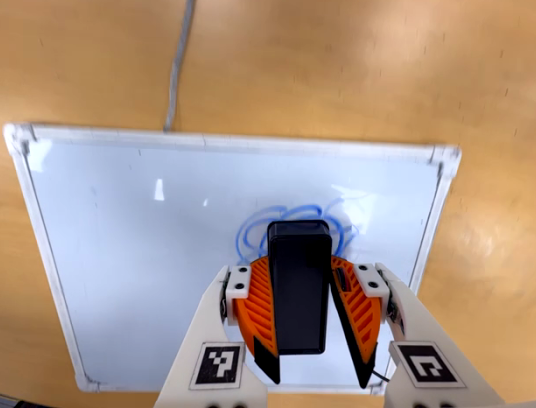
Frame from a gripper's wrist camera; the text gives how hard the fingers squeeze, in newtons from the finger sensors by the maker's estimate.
{"total": 10.2, "left": 10.9, "right": 9.5}